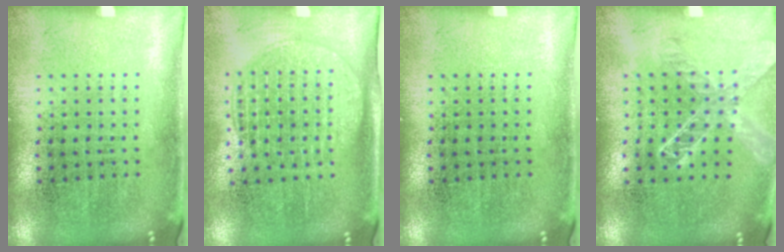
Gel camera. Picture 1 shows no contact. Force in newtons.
{"total": 1.6, "press": 1.4, "slide": 0.8}
{"total": 0.0}
{"total": 1.4, "press": 1.3, "slide": 0.5}